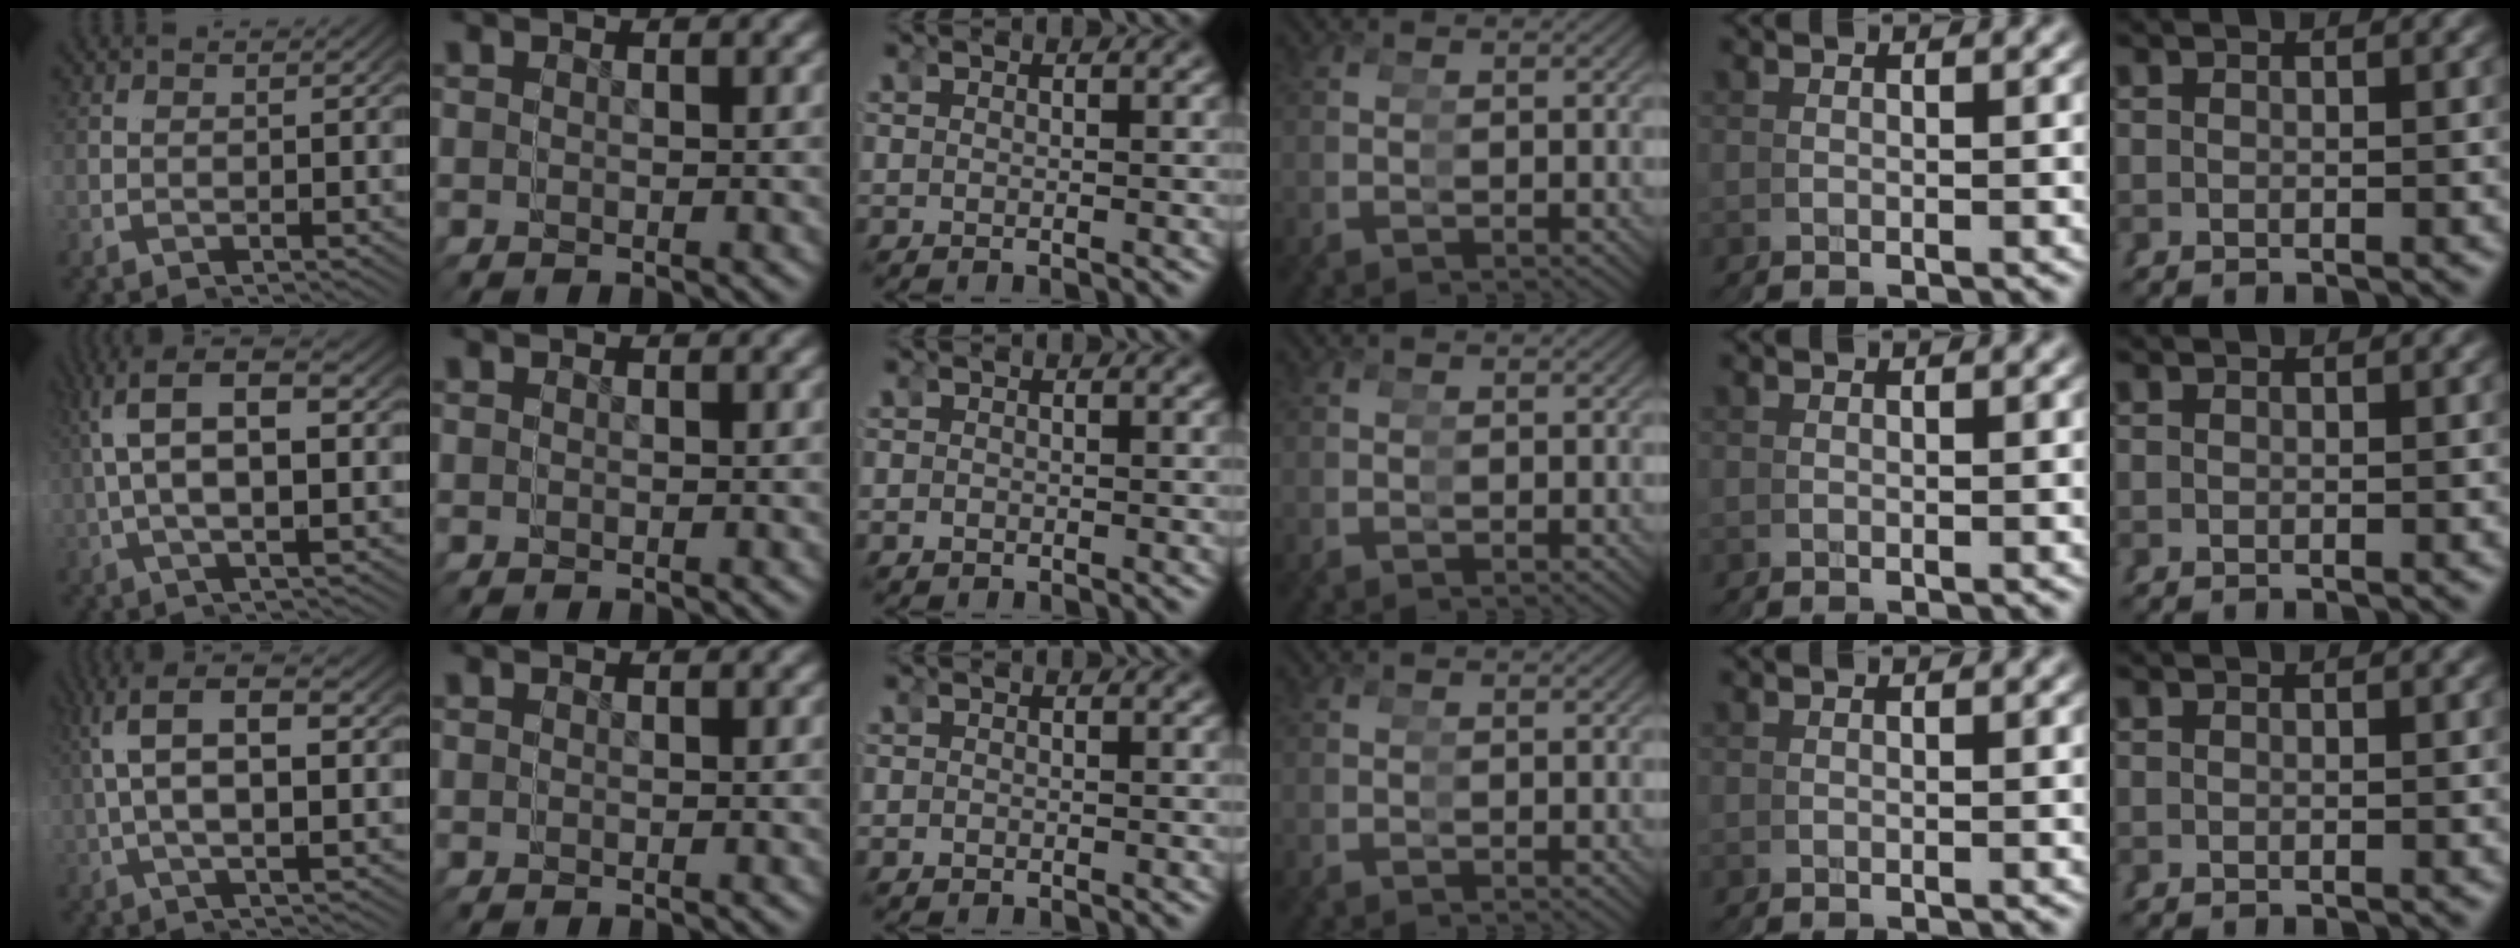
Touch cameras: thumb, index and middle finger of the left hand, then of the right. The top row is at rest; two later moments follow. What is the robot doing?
{"motion": "grasp_and_lifting", "object": "bandage"}